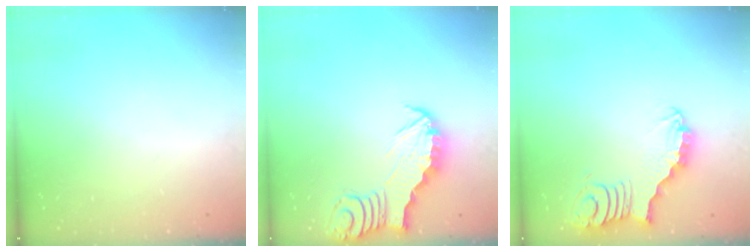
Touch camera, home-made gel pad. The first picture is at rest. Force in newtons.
{"total": 2.4, "press": 2.4, "slide": 0.2}
{"total": 3.0, "press": 3.0, "slide": 0.1}